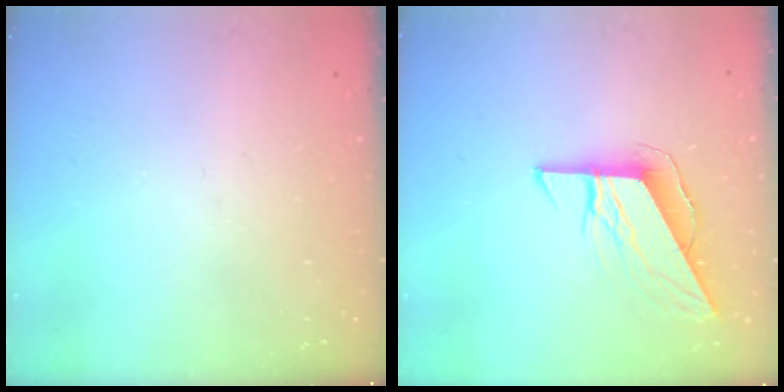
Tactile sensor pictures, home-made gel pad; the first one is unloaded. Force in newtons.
{"total": 8.2, "press": 8.2, "slide": 0.3}